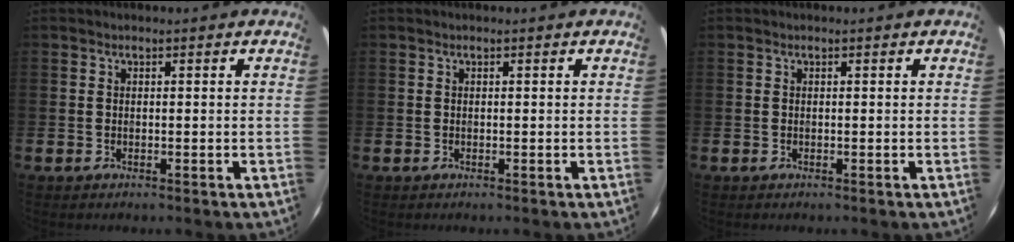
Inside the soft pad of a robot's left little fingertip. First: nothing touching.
{"total": 0.0}
{"total": 0.0}